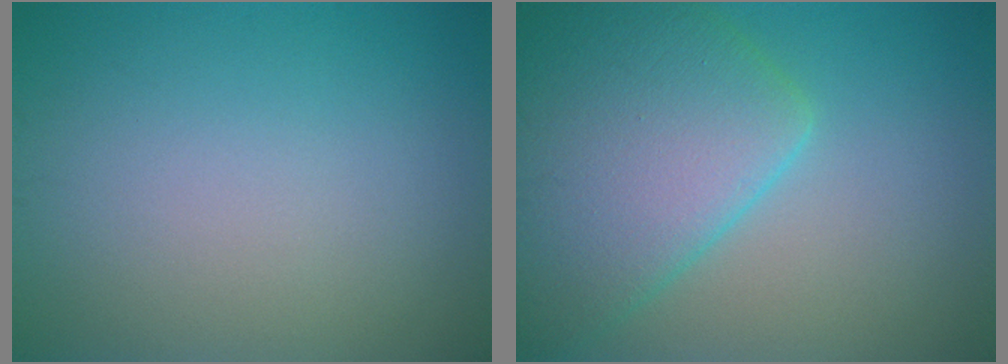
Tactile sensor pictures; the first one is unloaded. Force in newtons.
{"total": 9.5, "press": 9.4, "slide": 0.4}